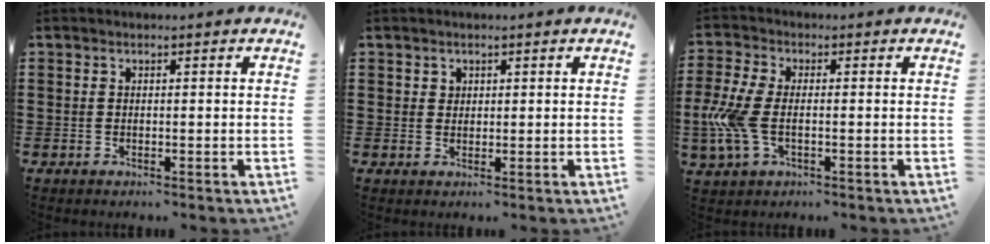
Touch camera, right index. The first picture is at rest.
{"total": 1.3, "force": [0.8, 1.0, 0.1], "torque": [-0.005, 0.003, 0.016]}
{"total": 7.4, "force": [-1.4, 3.7, 6.3], "torque": [-0.165, -0.013, -0.033]}